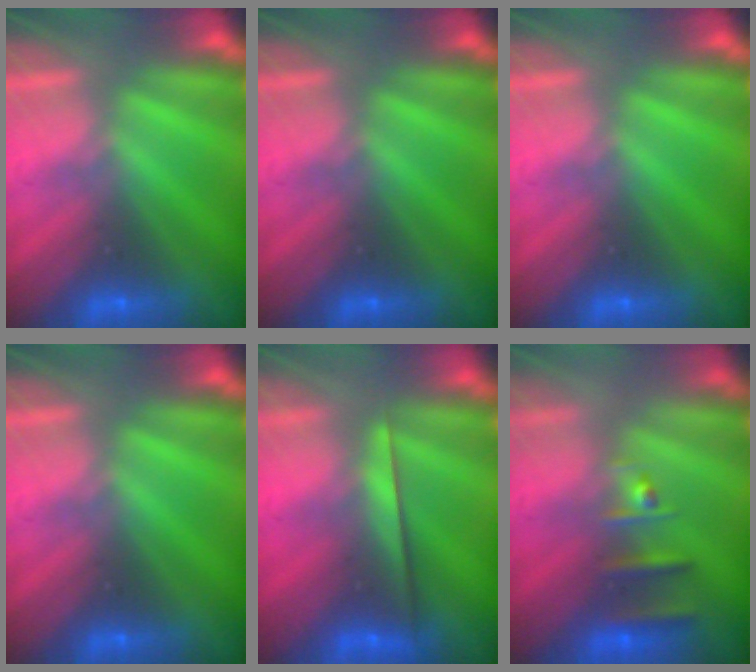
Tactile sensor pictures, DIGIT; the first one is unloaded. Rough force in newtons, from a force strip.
{"total": 0.0}
{"total": 0.0}
{"total": 0.0}
{"total": 2.3}
{"total": 2.5}